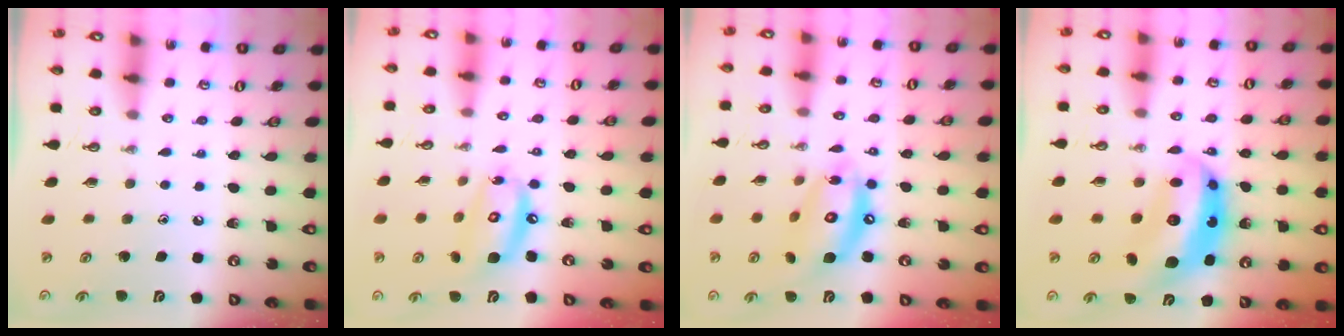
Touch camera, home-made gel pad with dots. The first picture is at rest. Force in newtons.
{"total": 12.4, "press": 12.3, "slide": 1.3}
{"total": 14.9, "press": 14.8, "slide": 1.4}
{"total": 10.6, "press": 10.6, "slide": 1.0}